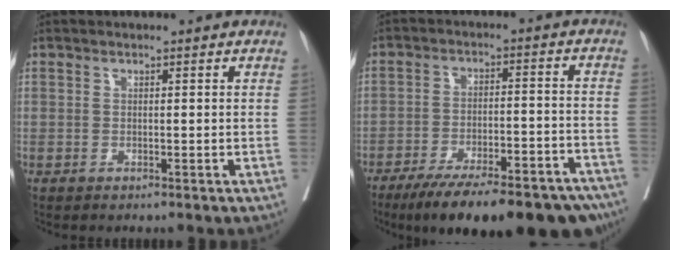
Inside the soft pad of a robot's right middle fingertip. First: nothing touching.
{"total": 24.4, "force": [-19.2, 6.0, 13.7], "torque": [-0.156, -0.003, -0.263]}